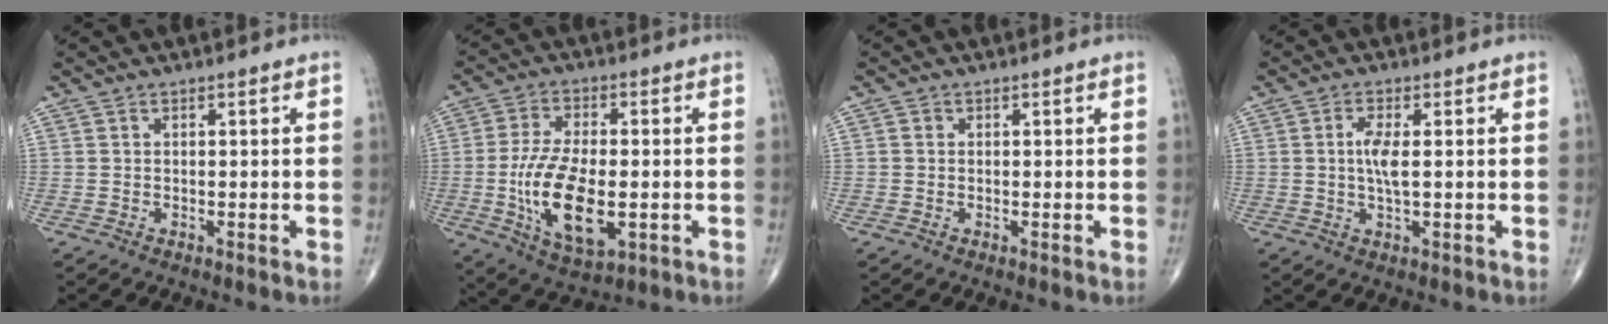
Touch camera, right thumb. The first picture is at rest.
{"total": 15.2, "force": [-2.7, 7.1, 13.2], "torque": [-0.248, -0.008, -0.038]}
{"total": 0.6, "force": [0.0, 0.5, 0.2], "torque": [-0.001, 0.001, -0.002]}
{"total": 4.3, "force": [0.3, 1.1, 4.1], "torque": [-0.092, -0.004, 0.004]}